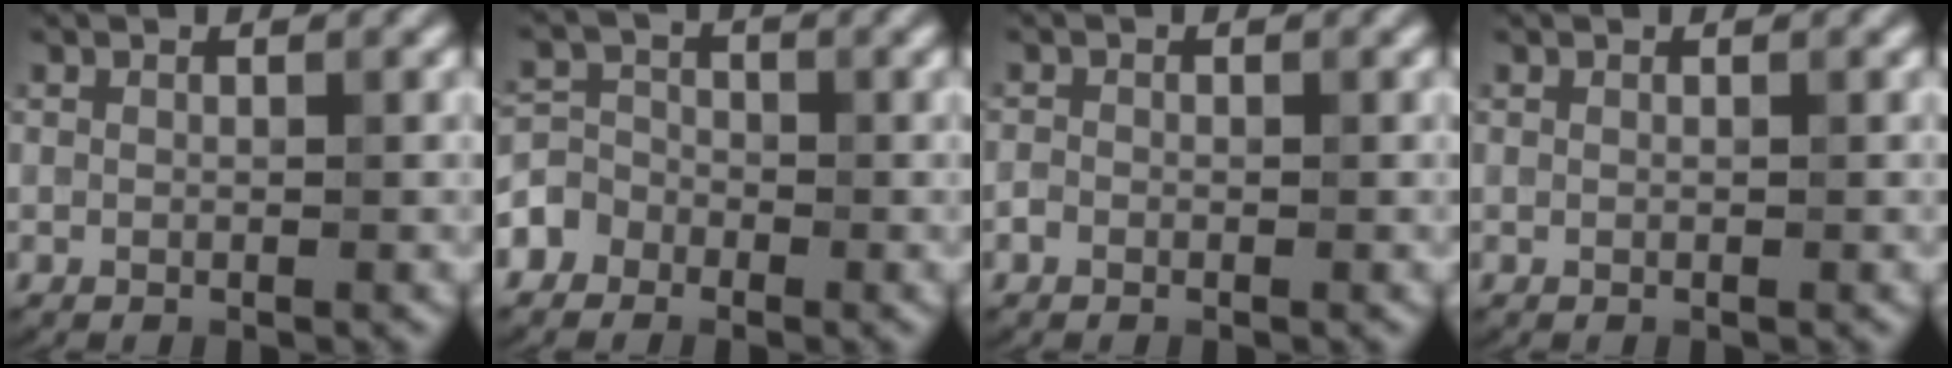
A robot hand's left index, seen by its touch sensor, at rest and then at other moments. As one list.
[{"total": 3.1, "force": [-2.0, 2.3, 0.3], "torque": [0.018, 0.001, -0.043]}, {"total": 0.7, "force": [-0.4, 0.5, 0.1], "torque": [0.000, -0.001, -0.010]}, {"total": 0.0}]